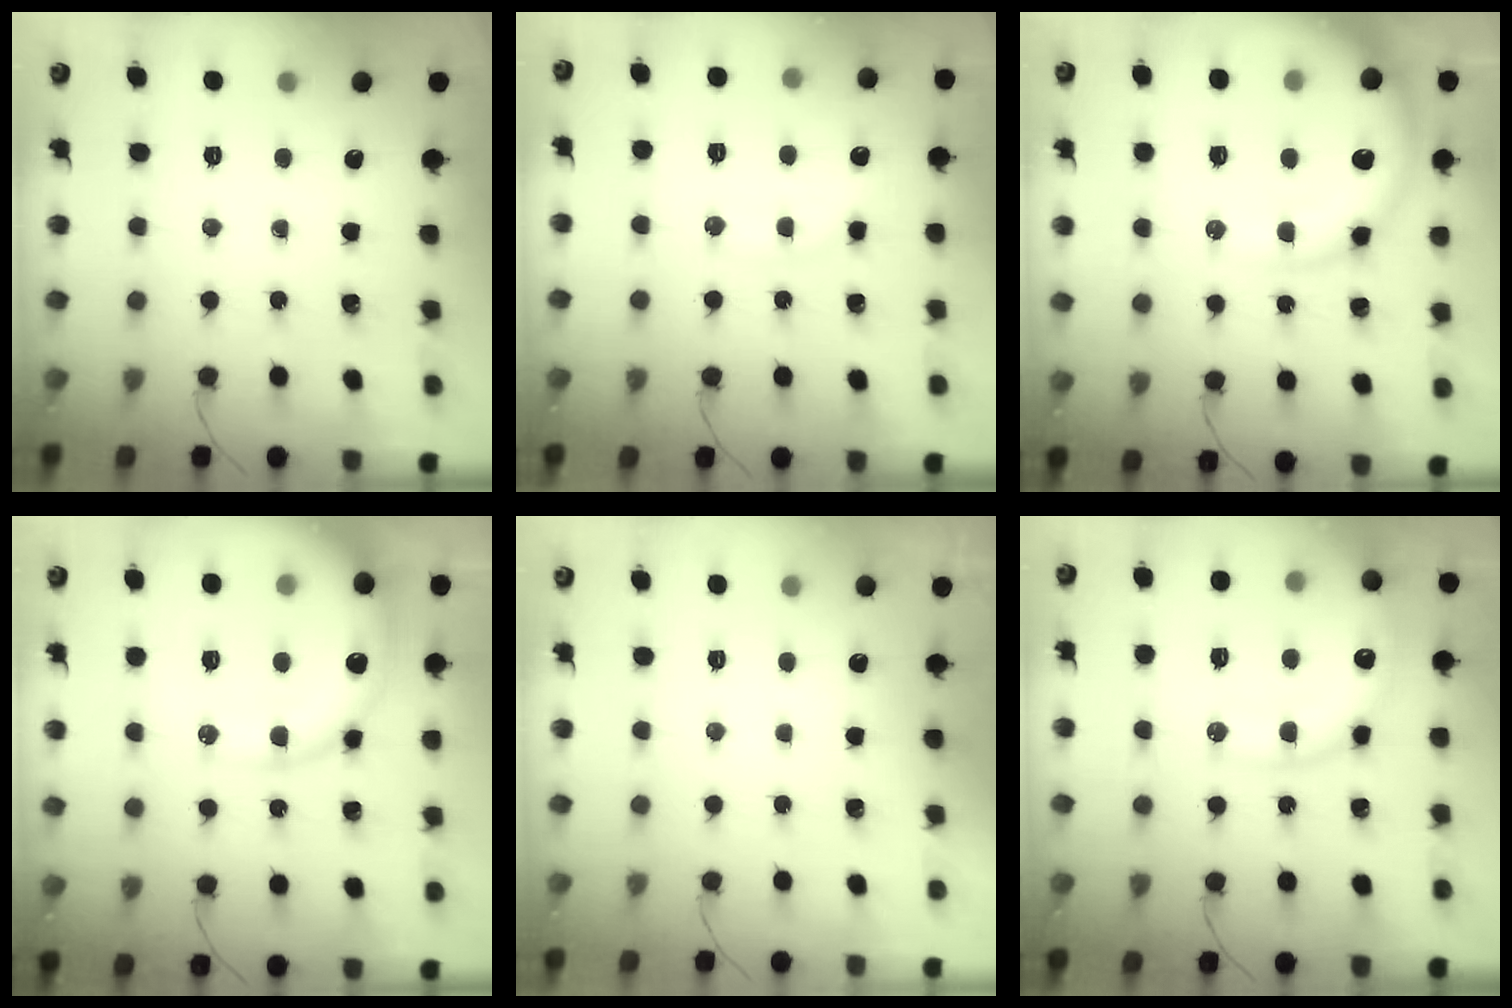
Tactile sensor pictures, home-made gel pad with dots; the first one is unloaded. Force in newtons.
{"total": 10.7, "press": 10.7, "slide": 0.8}
{"total": 16.2, "press": 15.8, "slide": 3.7}
{"total": 19.4, "press": 19.0, "slide": 3.5}
{"total": 3.0, "press": 3.0, "slide": 0.1}
{"total": 17.7, "press": 17.5, "slide": 2.9}